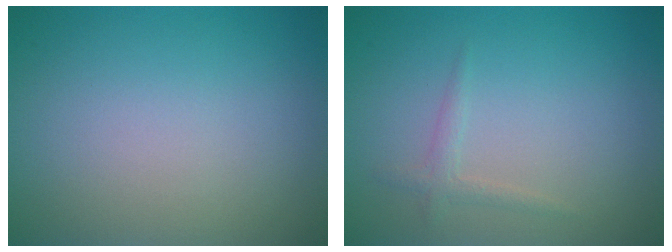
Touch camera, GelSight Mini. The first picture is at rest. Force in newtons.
{"total": 1.1, "press": 1.1, "slide": 0.0}